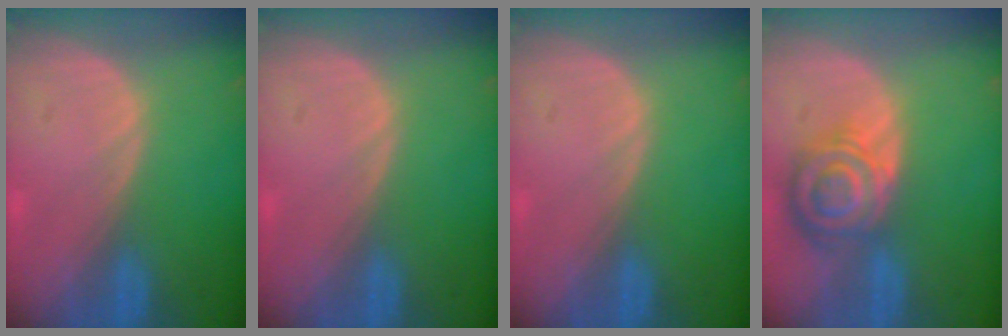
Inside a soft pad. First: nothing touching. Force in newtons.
{"total": 0.0}
{"total": 0.0}
{"total": 8.2, "press": 7.1, "slide": 4.1}